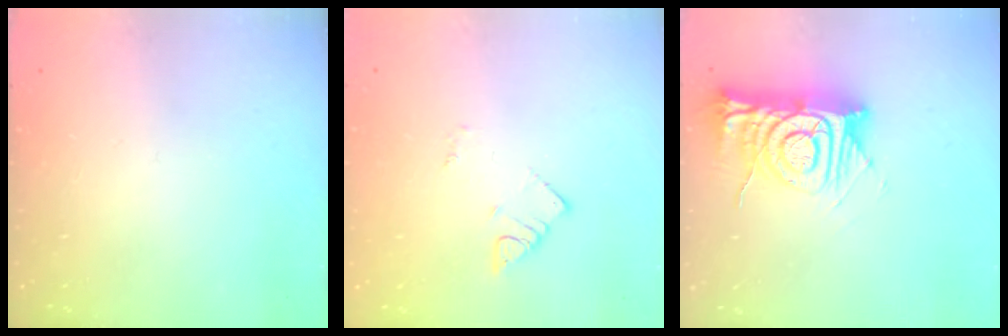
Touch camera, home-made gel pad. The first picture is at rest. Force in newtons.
{"total": 2.7, "press": 2.7, "slide": 0.4}
{"total": 13.6, "press": 13.5, "slide": 1.3}